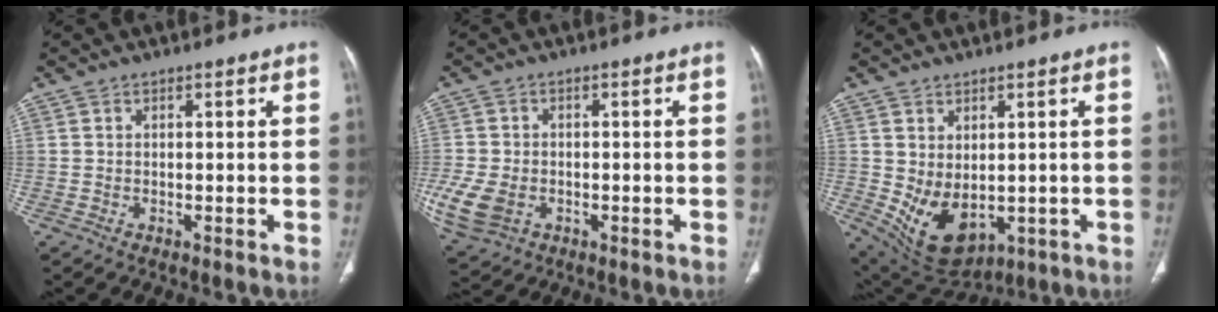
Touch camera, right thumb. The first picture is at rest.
{"total": 9.5, "force": [-2.6, 7.0, 5.9], "torque": [-0.145, 0.000, -0.040]}
{"total": 10.3, "force": [-1.0, 6.6, 7.8], "torque": [-0.121, -0.008, 0.018]}